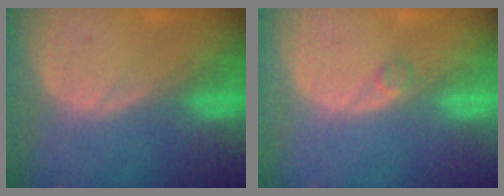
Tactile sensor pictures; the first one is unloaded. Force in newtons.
{"total": 1.2, "press": 1.2, "slide": 0.1}